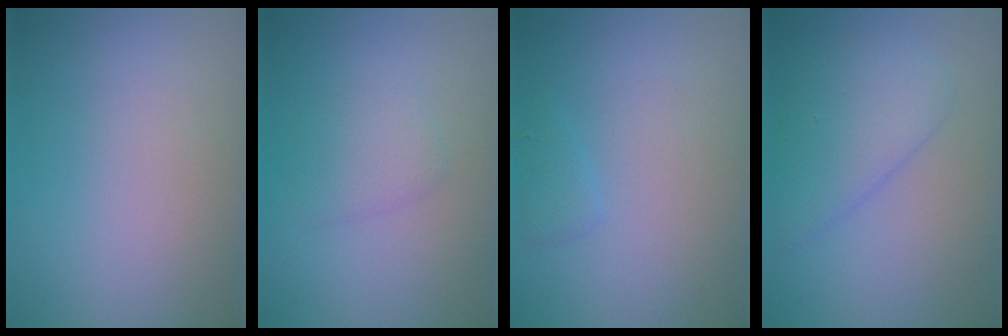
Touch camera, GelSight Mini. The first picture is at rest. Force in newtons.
{"total": 1.8, "press": 1.8, "slide": 0.1}
{"total": 0.9, "press": 0.9, "slide": 0.1}
{"total": 3.3, "press": 3.3, "slide": 0.2}